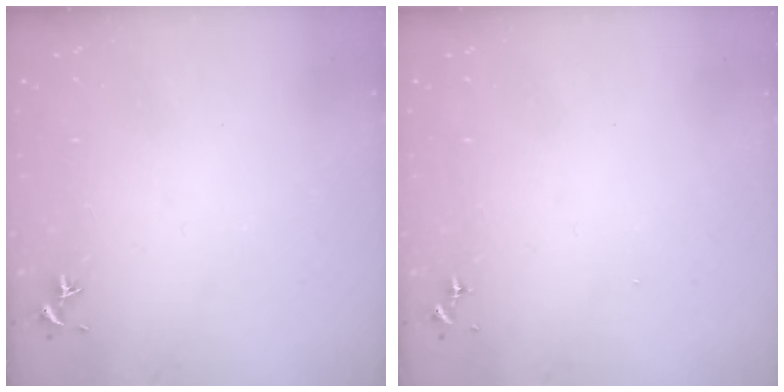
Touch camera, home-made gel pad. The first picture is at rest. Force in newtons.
{"total": 0.0}